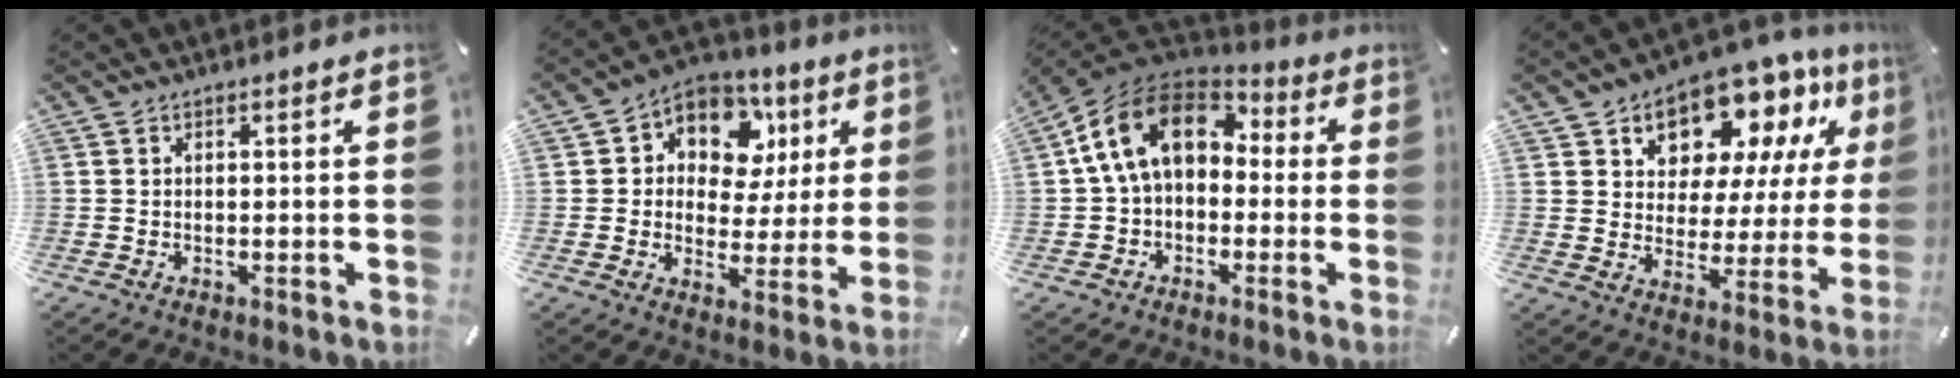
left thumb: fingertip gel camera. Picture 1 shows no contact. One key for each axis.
{"total": 11.1, "fx": 4.5, "fy": 8.6, "fz": 5.3, "tx": -0.078, "ty": -0.027, "tz": 0.082}
{"total": 14.5, "fx": 2.2, "fy": 10.5, "fz": 9.8, "tx": -0.198, "ty": 0.013, "tz": 0.037}
{"total": 12.2, "fx": 9.5, "fy": 6.9, "fz": 3.3, "tx": -0.069, "ty": -0.082, "tz": 0.173}